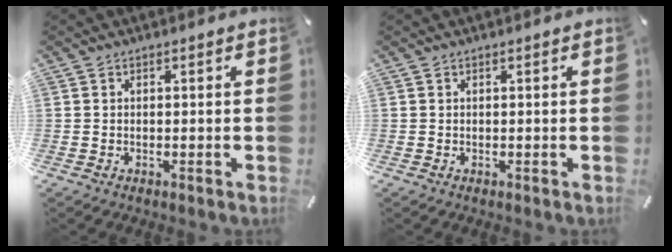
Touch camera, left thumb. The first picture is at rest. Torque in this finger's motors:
{"motor_torque": [0.02, -0.08, -0.01, -0.03, 0.00]}